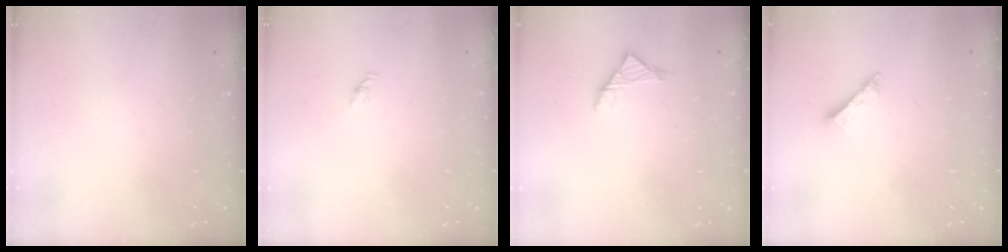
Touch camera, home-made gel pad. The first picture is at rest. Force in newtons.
{"total": 0.5, "press": 0.3, "slide": 0.4}
{"total": 3.0, "press": 2.9, "slide": 0.9}
{"total": 2.5, "press": 2.5, "slide": 0.1}